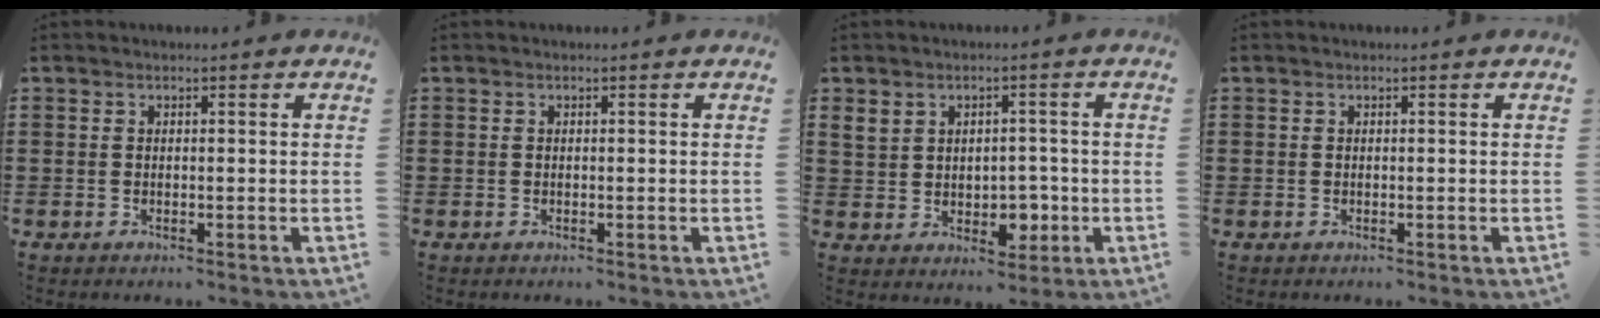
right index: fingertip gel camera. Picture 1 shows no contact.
{"total": 0.0}
{"total": 4.5, "force": [0.9, 3.8, 2.3], "torque": [-0.049, 0.000, 0.015]}
{"total": 0.0}